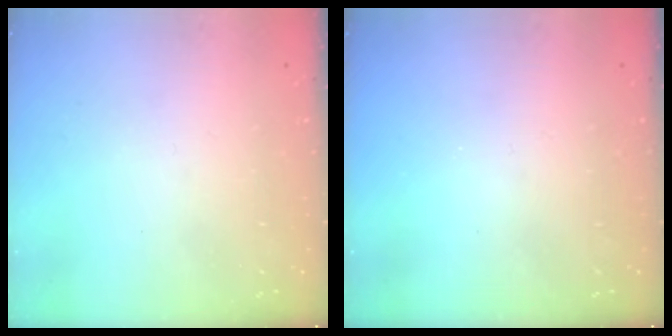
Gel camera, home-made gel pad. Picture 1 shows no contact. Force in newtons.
{"total": 0.0}